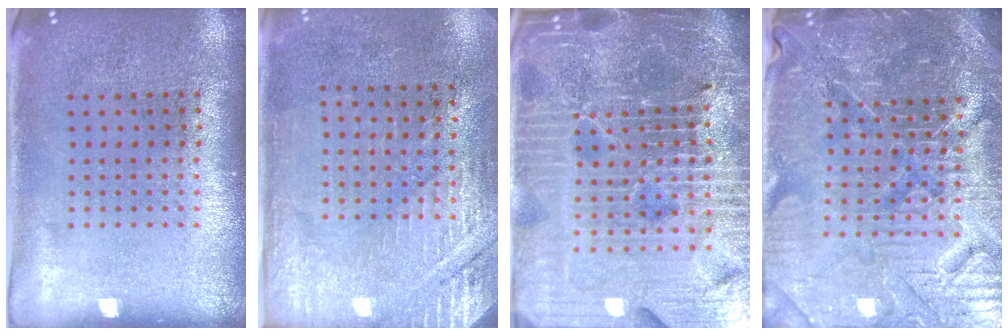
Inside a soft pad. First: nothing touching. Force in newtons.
{"total": 2.9, "press": 2.7, "slide": 1.1}
{"total": 6.9, "press": 6.0, "slide": 3.3}
{"total": 5.7, "press": 5.3, "slide": 1.9}